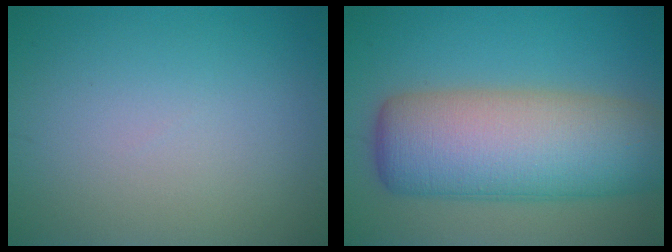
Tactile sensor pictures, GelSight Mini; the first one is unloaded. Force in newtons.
{"total": 12.0, "press": 12.0, "slide": 0.3}